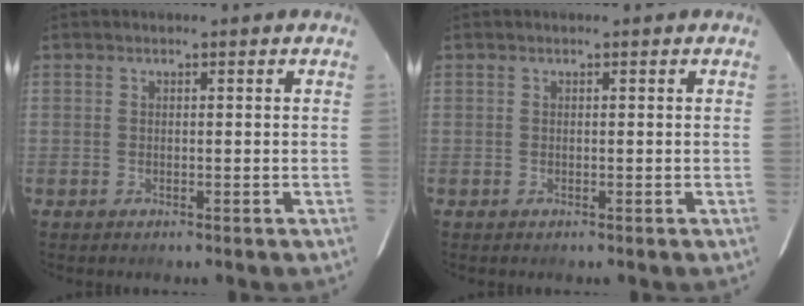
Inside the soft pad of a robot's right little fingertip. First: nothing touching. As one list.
[{"total": 0.0}]